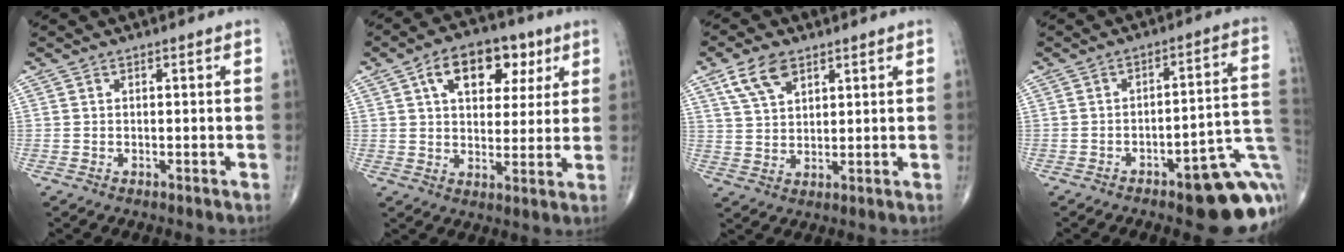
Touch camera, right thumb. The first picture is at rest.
{"total": 13.8, "force": [5.7, 8.4, 9.3], "torque": [-0.107, -0.002, 0.089]}
{"total": 7.1, "force": [4.1, 3.9, 4.4], "torque": [-0.074, -0.013, 0.081]}
{"total": 17.5, "force": [-6.7, 6.1, 15.0], "torque": [-0.112, 0.048, -0.073]}